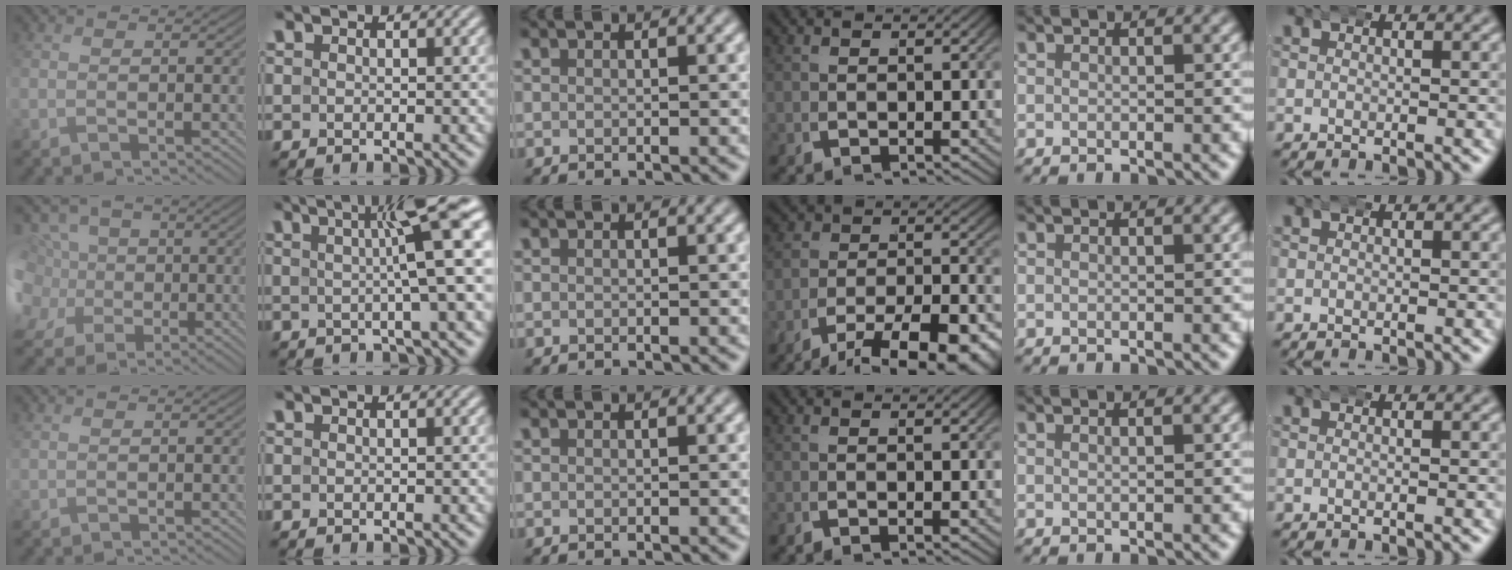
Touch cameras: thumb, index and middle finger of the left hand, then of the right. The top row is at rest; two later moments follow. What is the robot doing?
{"motion": "wrap", "object": "bandana"}